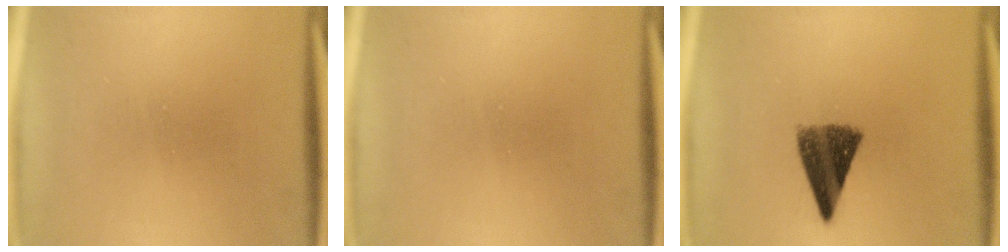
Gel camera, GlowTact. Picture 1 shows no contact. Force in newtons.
{"total": 0.0}
{"total": 8.7}